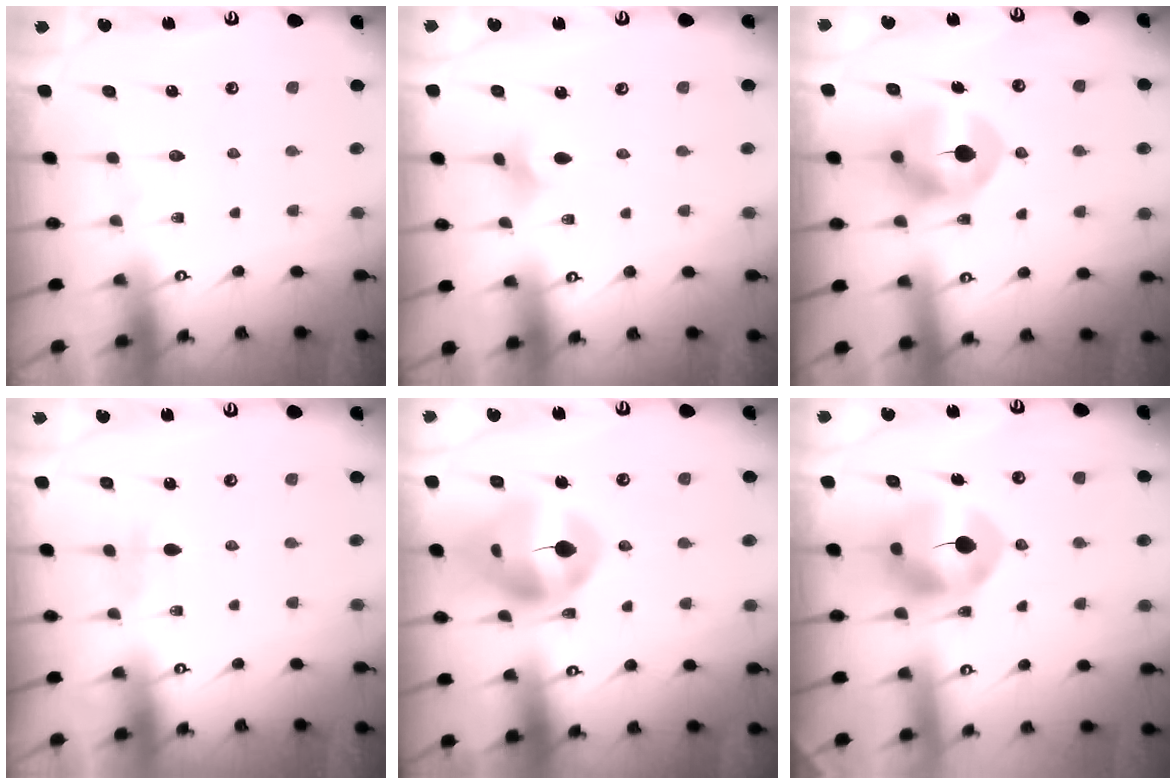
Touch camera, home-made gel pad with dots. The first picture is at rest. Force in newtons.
{"total": 1.8, "press": 1.7, "slide": 0.5}
{"total": 8.2, "press": 8.1, "slide": 1.3}
{"total": 2.7, "press": 2.6, "slide": 0.6}
{"total": 16.5, "press": 16.4, "slide": 1.9}
{"total": 9.2, "press": 9.1, "slide": 1.3}